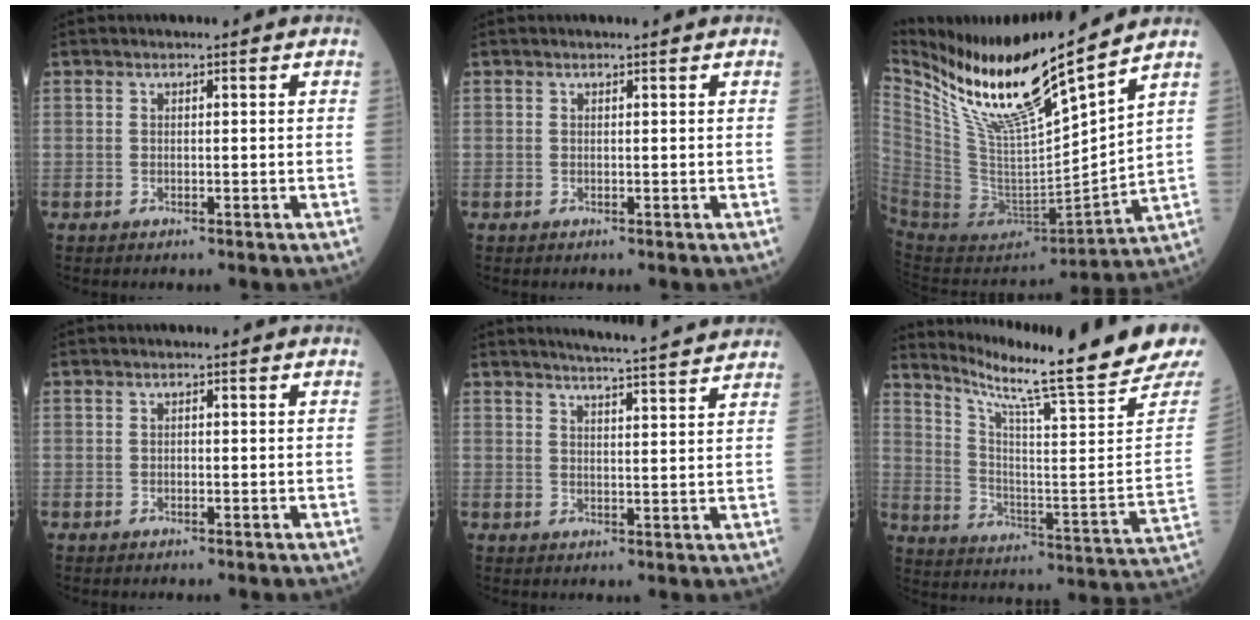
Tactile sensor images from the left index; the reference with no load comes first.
{"total": 0.8, "force": [0.8, -0.1, 0.3], "torque": [-0.008, 0.003, 0.011]}
{"total": 19.1, "force": [14.8, 0.9, 12.0], "torque": [-0.225, -0.025, 0.290]}
{"total": 0.0}
{"total": 12.3, "force": [11.7, -0.3, 4.0], "torque": [-0.061, -0.003, 0.140]}
{"total": 22.7, "force": [19.3, -2.0, 11.7], "torque": [-0.193, -0.087, 0.271]}